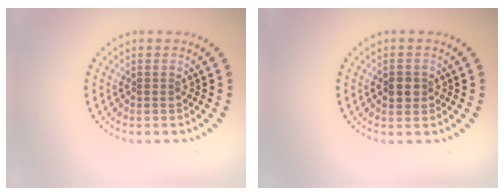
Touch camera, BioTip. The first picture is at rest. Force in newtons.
{"total": 1.7, "press": 1.7, "slide": 0.5}